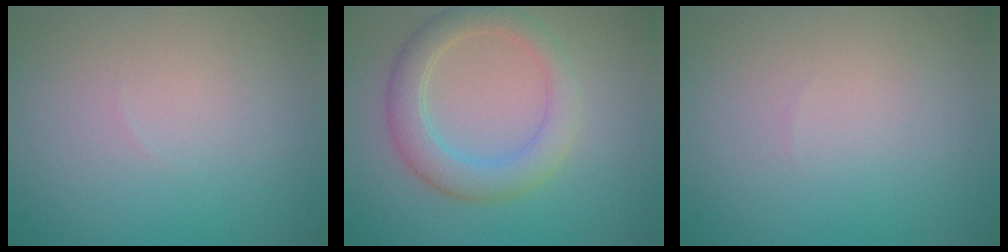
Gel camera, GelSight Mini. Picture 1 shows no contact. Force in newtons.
{"total": 4.0, "press": 4.0, "slide": 0.1}
{"total": 0.0}